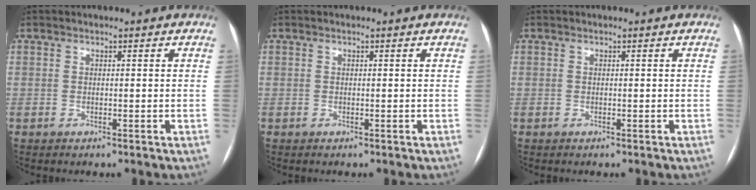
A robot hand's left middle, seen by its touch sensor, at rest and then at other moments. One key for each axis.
{"total": 0.0}
{"total": 0.0}